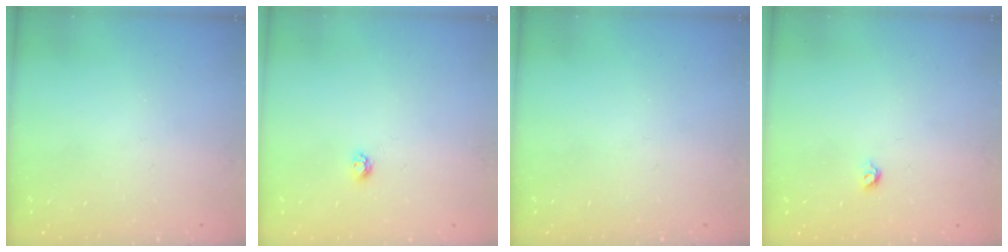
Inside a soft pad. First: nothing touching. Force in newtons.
{"total": 3.6, "press": 3.6, "slide": 0.5}
{"total": 0.0}
{"total": 4.0, "press": 3.9, "slide": 0.7}